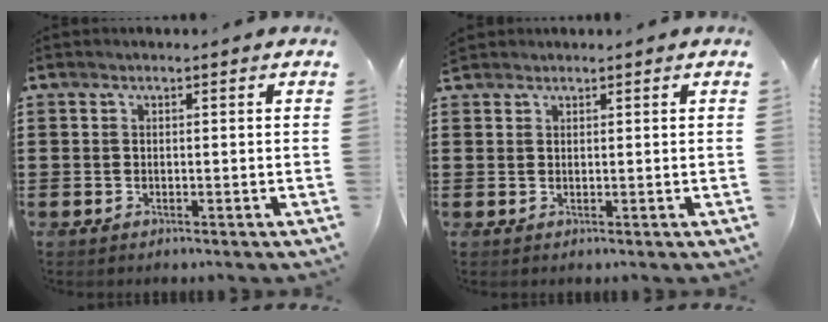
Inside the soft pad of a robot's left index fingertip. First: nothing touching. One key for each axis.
{"total": 1.2, "fx": 1.1, "fy": 0.4, "fz": 0.1, "tx": -0.004, "ty": 0.001, "tz": 0.023}